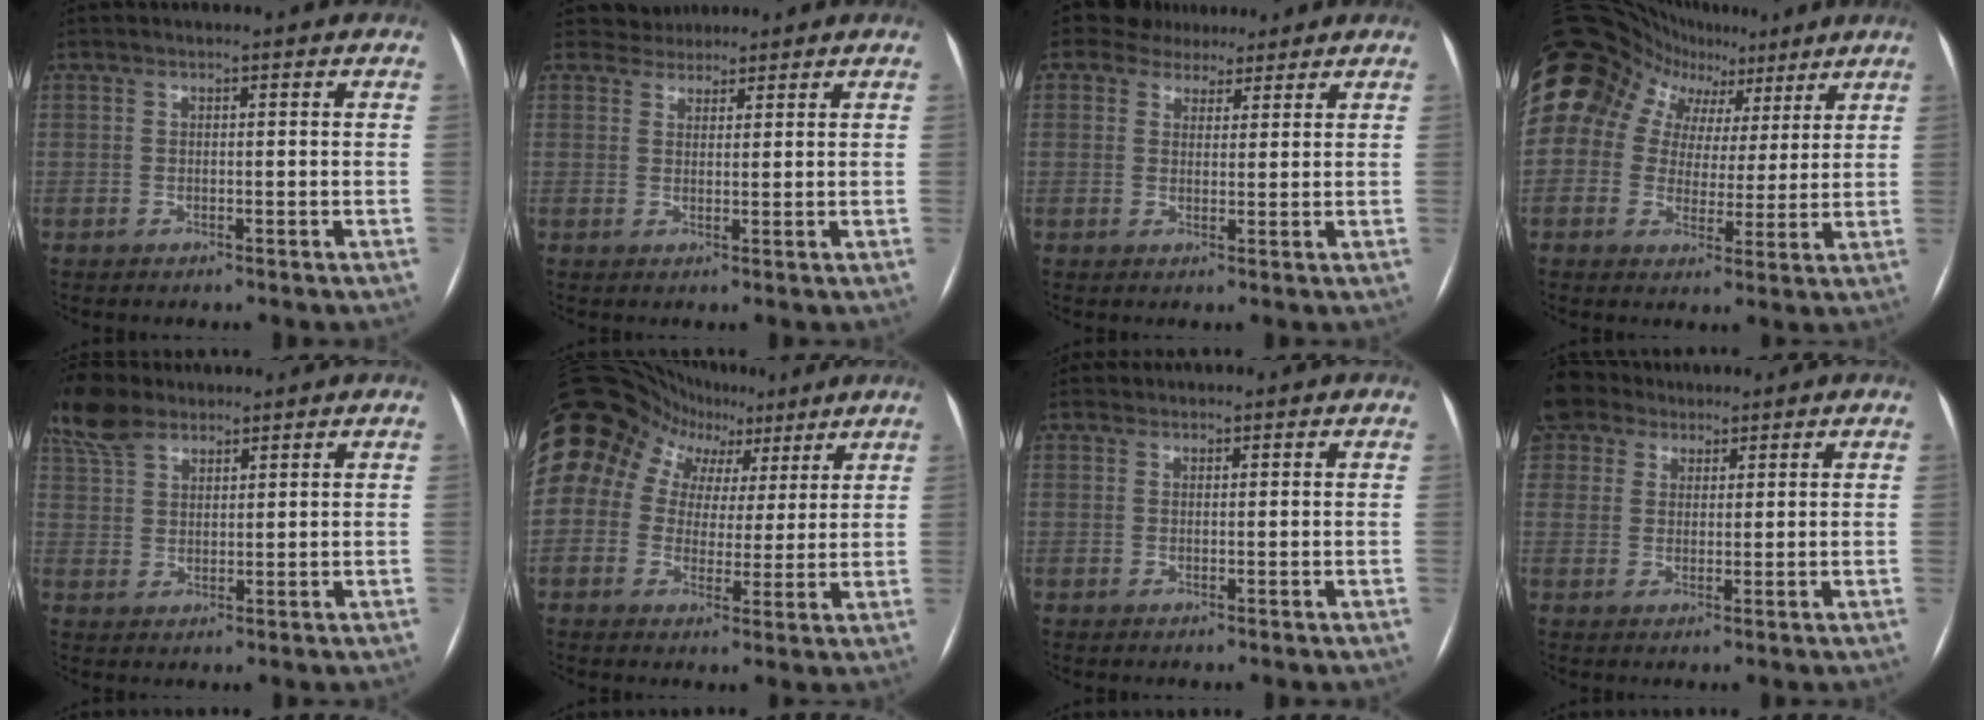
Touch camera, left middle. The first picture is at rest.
{"total": 2.8, "force": [2.6, 1.1, -0.3], "torque": [0.004, 0.015, 0.043]}
{"total": 6.0, "force": [4.8, 3.5, 1.1], "torque": [-0.016, 0.021, 0.072]}
{"total": 24.6, "force": [12.2, 18.8, 10.1], "torque": [-0.266, 0.109, 0.209]}
{"total": 8.0, "force": [6.3, 3.4, 3.5], "torque": [-0.085, 0.028, 0.129]}
{"total": 23.1, "force": [10.9, 18.3, 8.8], "torque": [-0.240, 0.111, 0.187]}
{"total": 0.6, "force": [0.5, 0.3, -0.1], "torque": [0.000, 0.003, 0.009]}
{"total": 6.6, "force": [5.2, 4.0, 0.5], "torque": [-0.015, 0.026, 0.104]}